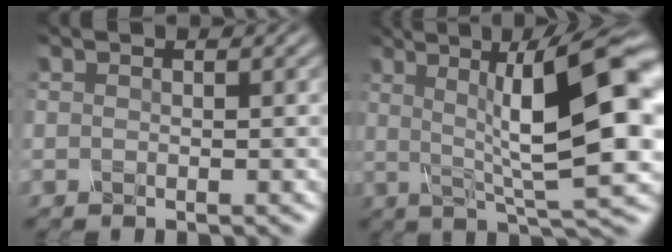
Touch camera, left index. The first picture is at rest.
{"total": 13.2, "force": [1.7, 3.1, 12.7], "torque": [-0.183, 0.018, 0.023]}